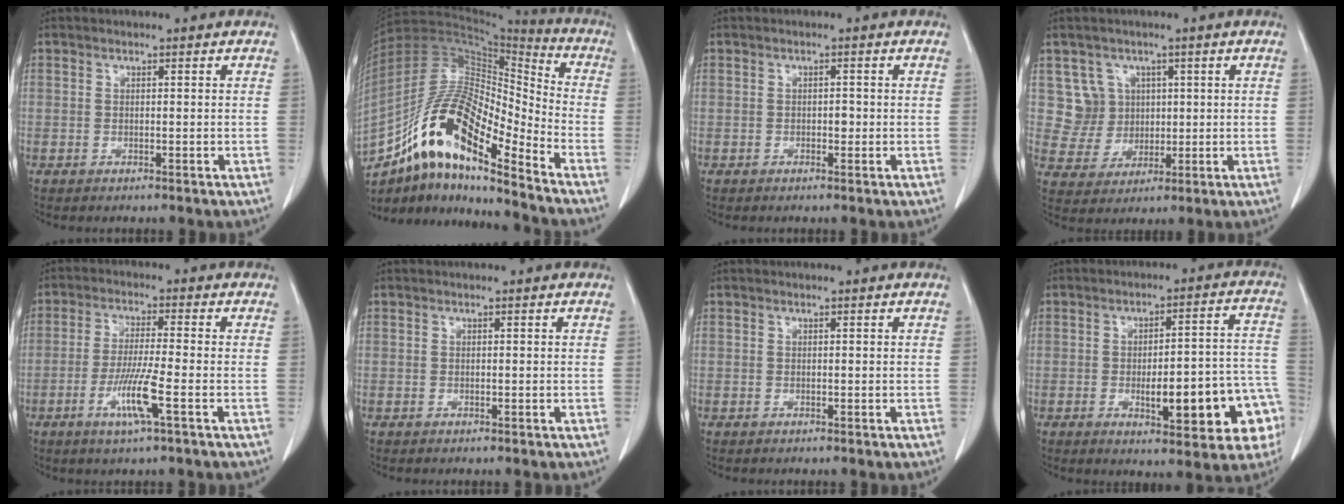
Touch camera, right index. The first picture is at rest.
{"total": 18.0, "force": [-11.6, 4.1, 13.2], "torque": [-0.250, 0.027, -0.203]}
{"total": 1.0, "force": [-0.3, 0.6, 0.8], "torque": [-0.009, 0.003, -0.005]}
{"total": 5.9, "force": [1.9, 5.6, 0.1], "torque": [0.001, 0.017, 0.043]}
{"total": 7.1, "force": [-2.9, -0.3, 6.4], "torque": [-0.127, -0.013, -0.057]}
{"total": 0.0}
{"total": 0.0}
{"total": 15.1, "force": [-4.8, 4.0, 13.8], "torque": [-0.126, 0.038, -0.048]}